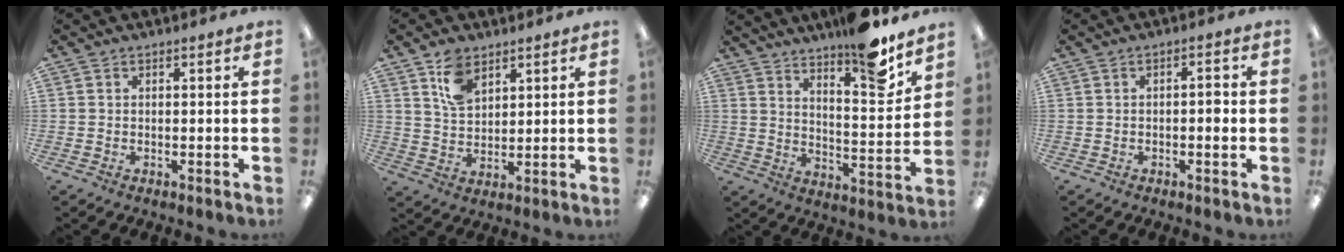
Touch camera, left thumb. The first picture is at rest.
{"total": 8.3, "force": [4.9, 5.3, 4.2], "torque": [-0.083, -0.004, 0.093]}
{"total": 12.3, "force": [10.4, 2.3, 6.1], "torque": [-0.072, -0.085, 0.174]}
{"total": 2.5, "force": [-0.8, 1.0, 2.2], "torque": [-0.039, 0.009, -0.016]}